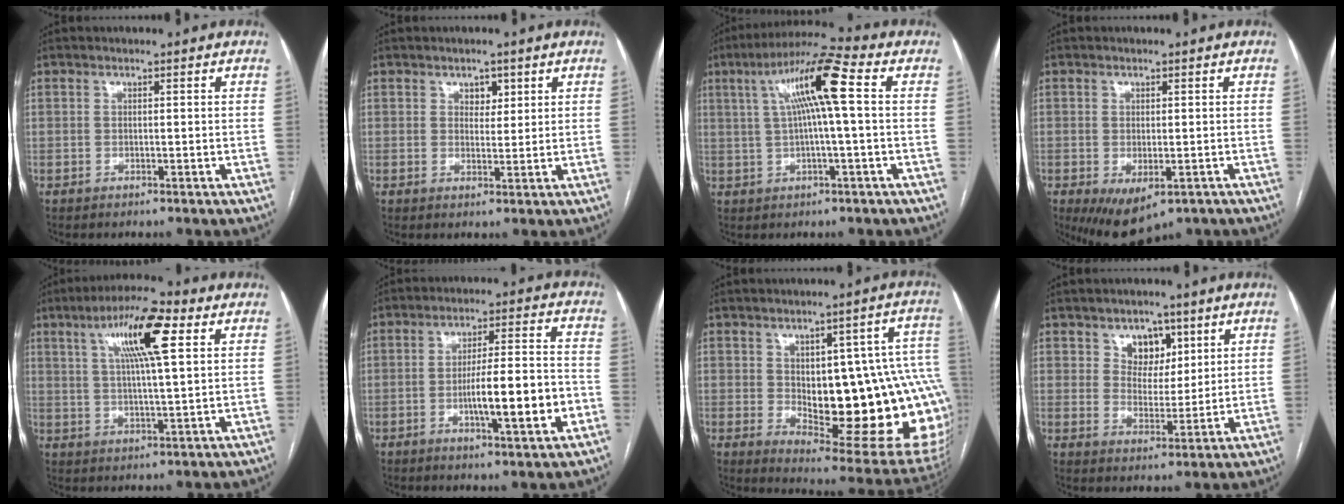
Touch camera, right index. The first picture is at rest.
{"total": 2.4, "force": [1.4, 1.6, 1.2], "torque": [-0.013, 0.001, 0.022]}
{"total": 10.8, "force": [2.0, 0.2, 10.6], "torque": [-0.191, 0.031, 0.033]}
{"total": 7.3, "force": [-3.7, 3.5, 5.2], "torque": [-0.078, -0.017, -0.047]}
{"total": 11.4, "force": [4.6, 1.3, 10.3], "torque": [-0.184, 0.017, 0.076]}
{"total": 11.6, "force": [-3.3, 1.3, 11.1], "torque": [-0.180, 0.007, -0.049]}
{"total": 25.2, "force": [-1.8, 8.3, 23.8], "torque": [-0.234, 0.015, 0.004]}
{"total": 5.8, "force": [3.2, 4.2, 2.5], "torque": [-0.031, 0.004, 0.057]}